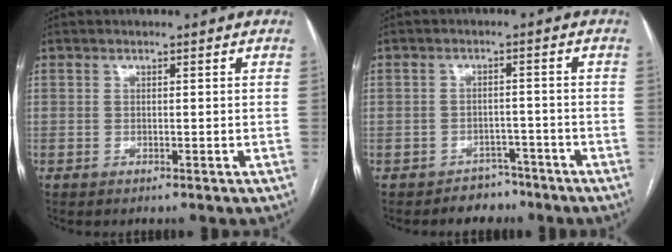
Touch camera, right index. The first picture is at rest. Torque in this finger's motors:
{"motor_torque": [-0.72, -0.37, -0.29, -0.10]}